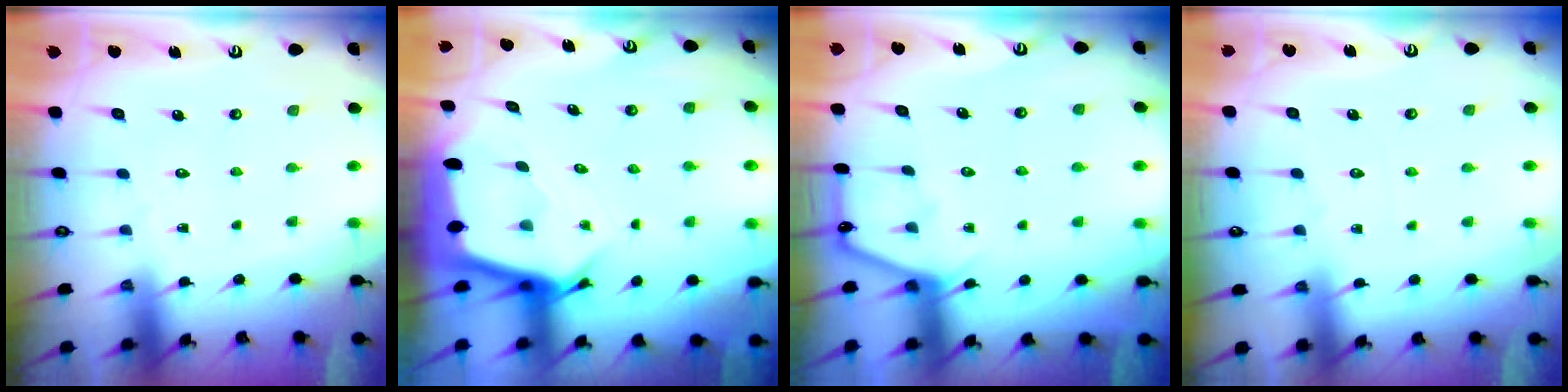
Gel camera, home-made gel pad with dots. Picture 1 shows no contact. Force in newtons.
{"total": 5.5, "press": 5.5, "slide": 0.4}
{"total": 3.9, "press": 3.8, "slide": 0.5}
{"total": 2.3, "press": 2.2, "slide": 0.4}